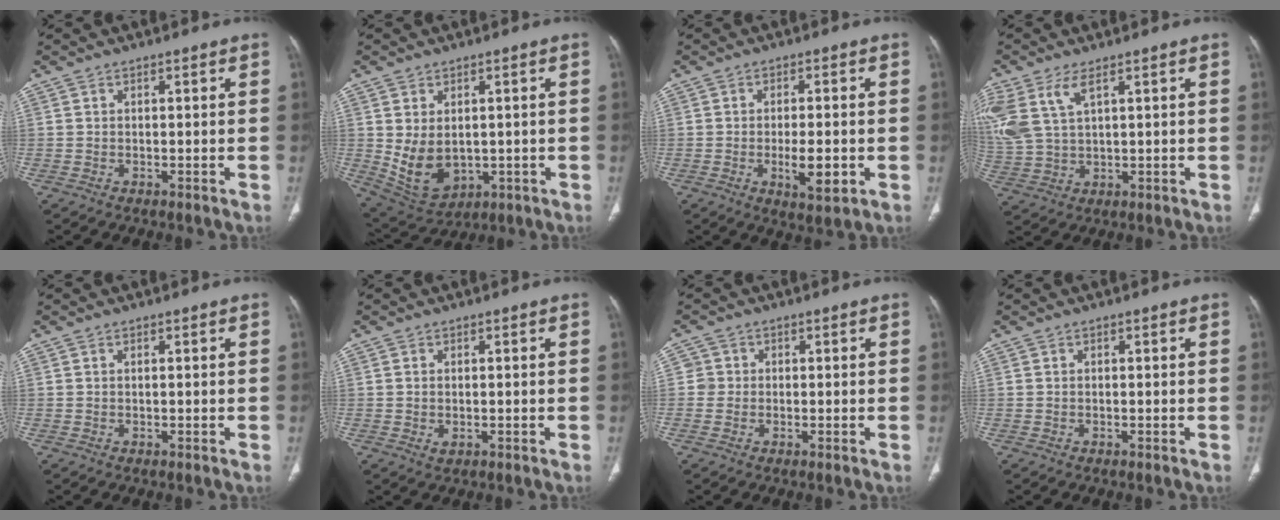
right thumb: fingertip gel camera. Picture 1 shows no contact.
{"total": 9.6, "force": [-0.1, 6.6, 6.9], "torque": [-0.110, -0.009, 0.028]}
{"total": 6.8, "force": [-1.7, 2.3, 6.2], "torque": [-0.093, -0.007, -0.022]}
{"total": 9.7, "force": [4.7, 4.4, 7.2], "torque": [-0.183, -0.002, 0.108]}
{"total": 0.0}
{"total": 1.6, "force": [-0.3, 1.0, 1.2], "torque": [-0.027, 0.001, -0.004]}
{"total": 2.1, "force": [0.0, 2.1, 0.0], "torque": [0.016, 0.007, -0.004]}
{"total": 0.0}